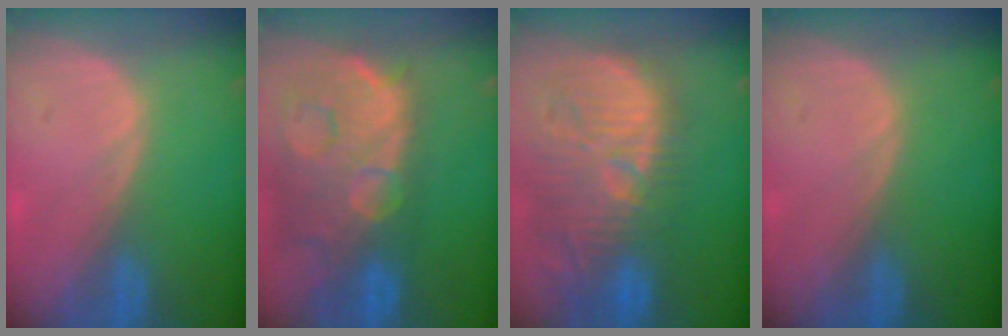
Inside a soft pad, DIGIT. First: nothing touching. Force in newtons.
{"total": 14.7, "press": 11.9, "slide": 8.6}
{"total": 13.5, "press": 12.5, "slide": 5.0}
{"total": 0.0}